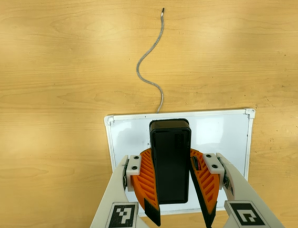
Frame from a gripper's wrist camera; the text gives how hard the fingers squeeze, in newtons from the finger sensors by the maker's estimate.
{"total": 9.7, "left": 9.9, "right": 9.5}